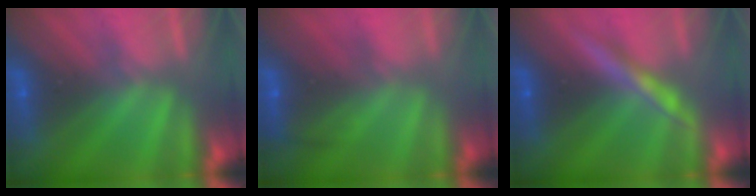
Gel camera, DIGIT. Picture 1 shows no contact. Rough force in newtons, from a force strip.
{"total": 2.2}
{"total": 3.9}